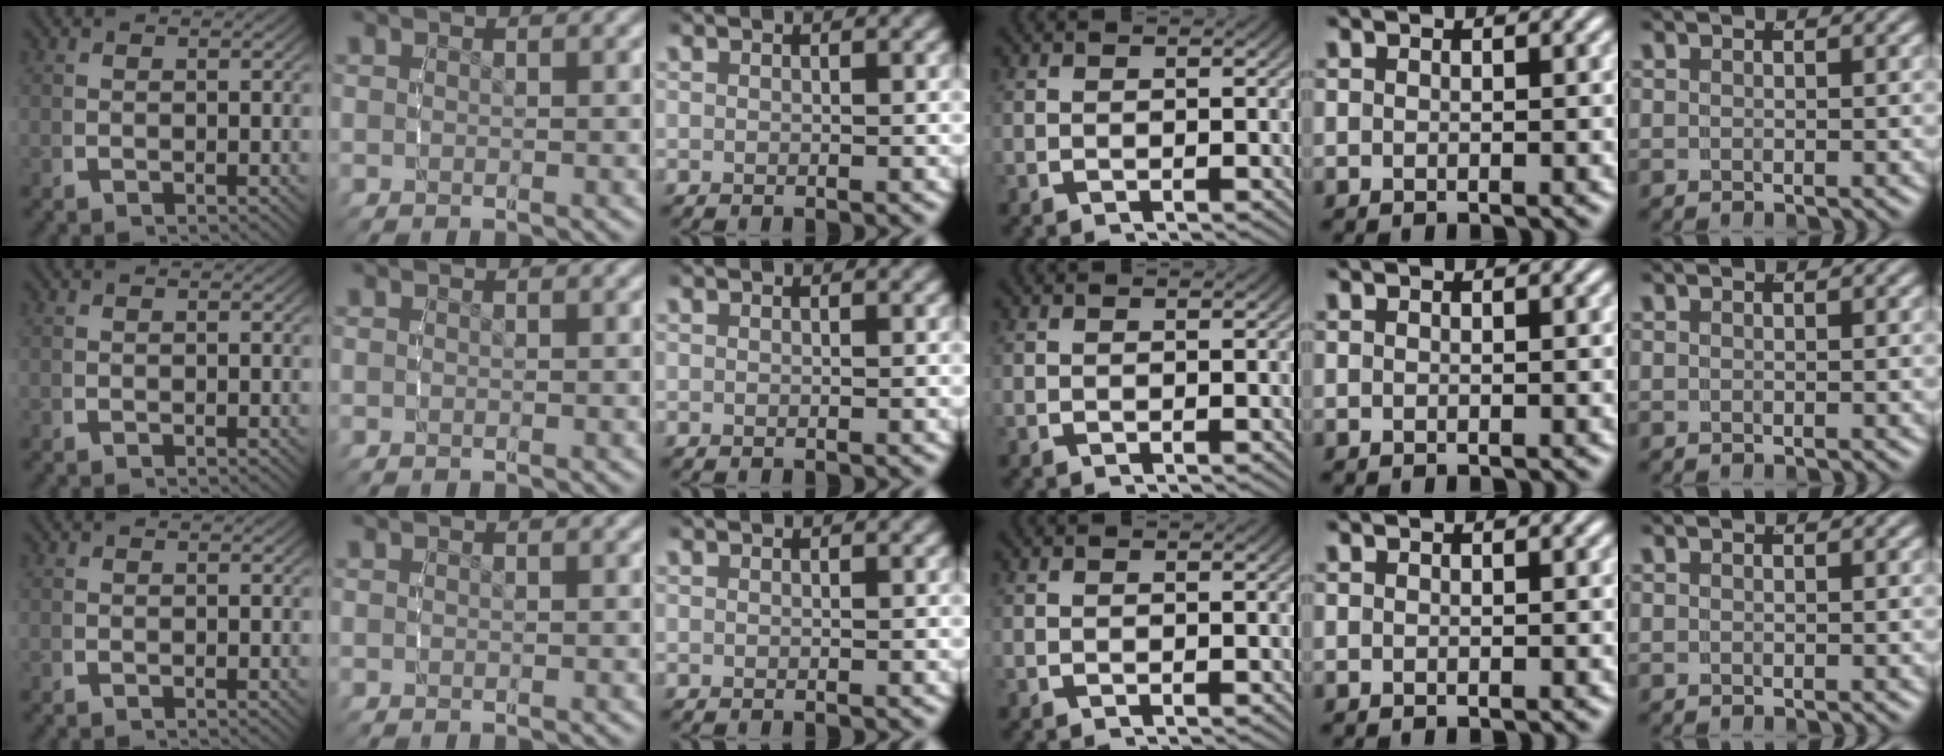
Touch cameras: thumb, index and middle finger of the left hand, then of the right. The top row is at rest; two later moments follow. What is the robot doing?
{"motion": "reach", "object": "jacket"}